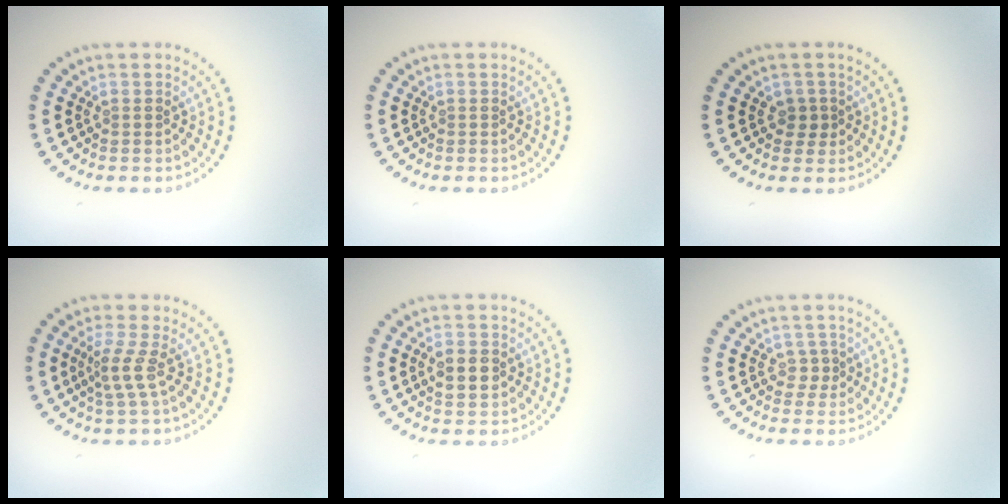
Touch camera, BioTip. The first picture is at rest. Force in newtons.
{"total": 0.0}
{"total": 1.3, "press": 1.1, "slide": 0.7}
{"total": 2.2, "press": 1.5, "slide": 1.6}
{"total": 2.7, "press": 2.7, "slide": 0.1}
{"total": 1.2, "press": 0.9, "slide": 0.7}